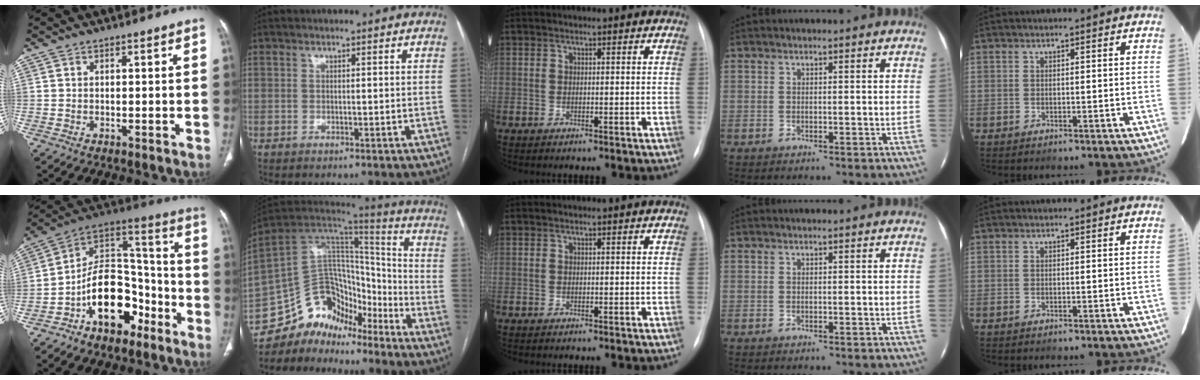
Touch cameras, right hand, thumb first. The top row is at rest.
{"thumb": {"total": 17.0, "force": [-8.2, 10.2, 10.8], "torque": [-0.140, 0.088, -0.141]}, "index": {"total": 14.9, "force": [-11.9, 7.7, 4.6], "torque": [-0.075, 0.083, -0.210]}}